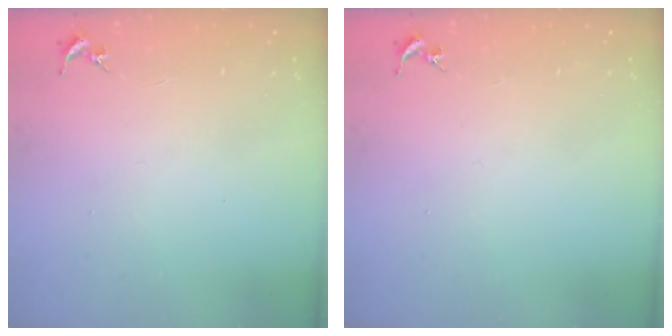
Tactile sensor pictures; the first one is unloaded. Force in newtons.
{"total": 0.0}